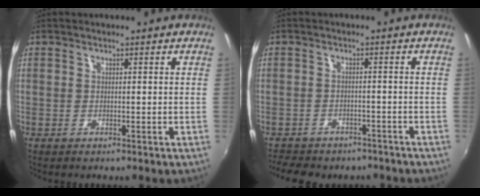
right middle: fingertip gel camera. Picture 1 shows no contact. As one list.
[{"total": 10.4, "force": [-8.5, 4.7, 3.8], "torque": [-0.093, -0.011, -0.120]}]